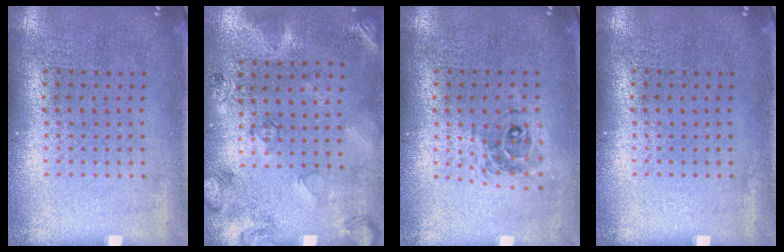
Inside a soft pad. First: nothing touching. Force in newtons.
{"total": 2.6, "press": 1.7, "slide": 2.0}
{"total": 0.7, "press": 0.7, "slide": 0.2}
{"total": 0.0}